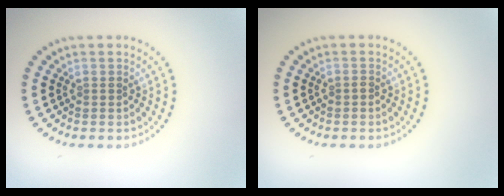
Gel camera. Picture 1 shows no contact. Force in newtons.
{"total": 0.7, "press": 0.7, "slide": 0.1}